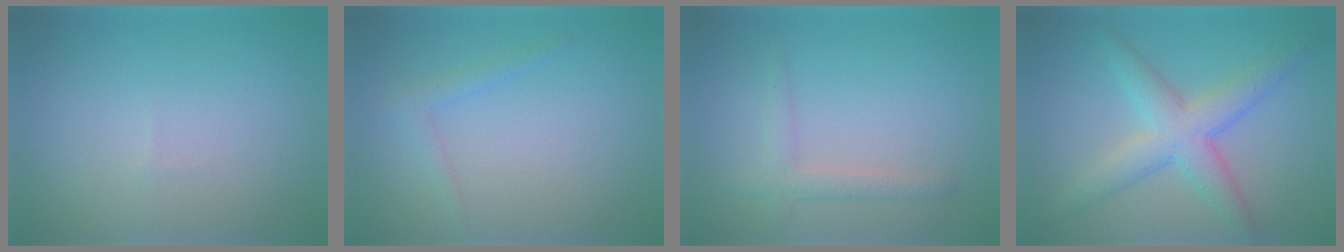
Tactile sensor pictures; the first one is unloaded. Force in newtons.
{"total": 1.3, "press": 1.2, "slide": 0.1}
{"total": 2.0, "press": 1.9, "slide": 0.1}
{"total": 4.9, "press": 4.9, "slide": 0.1}